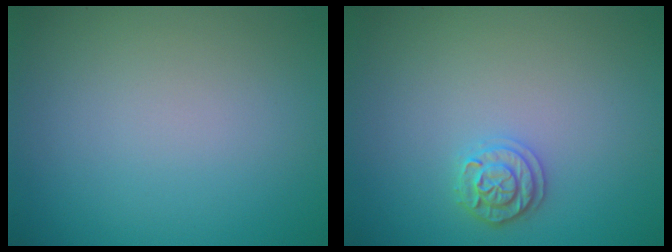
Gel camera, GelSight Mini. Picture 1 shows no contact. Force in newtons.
{"total": 1.9, "press": 1.9, "slide": 0.3}